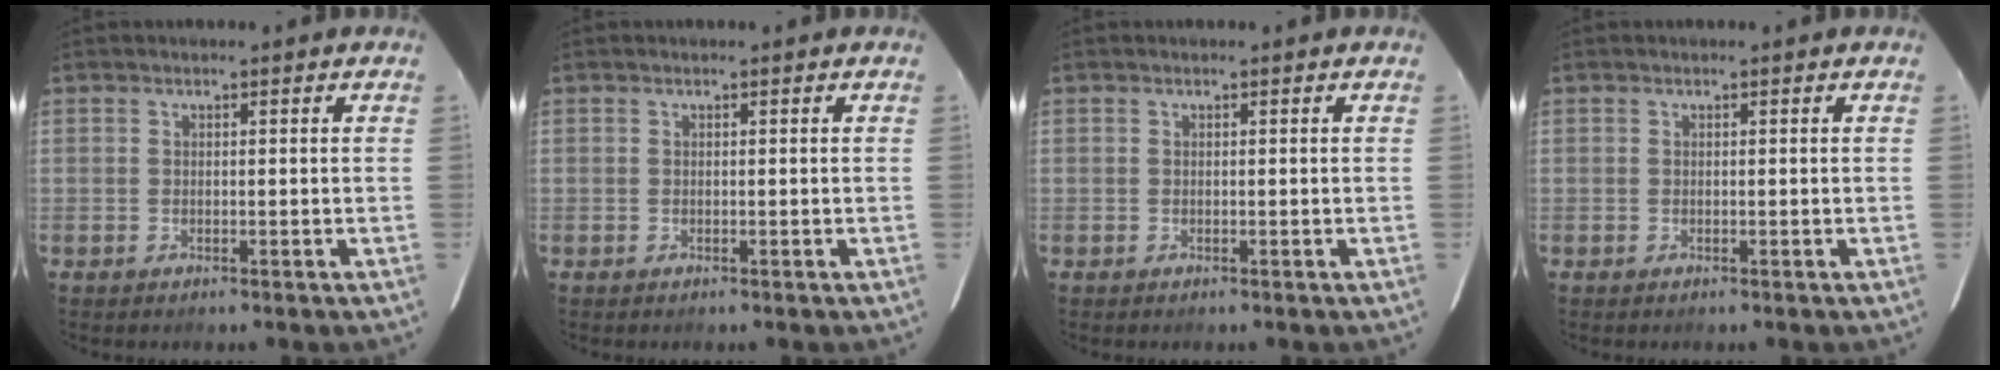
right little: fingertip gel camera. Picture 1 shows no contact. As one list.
[{"total": 0.0}, {"total": 0.0}, {"total": 0.0}]